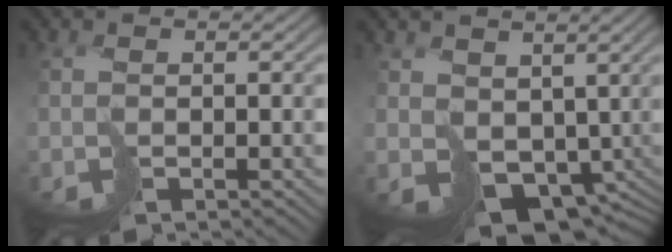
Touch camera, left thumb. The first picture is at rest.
{"total": 8.8, "force": [0.9, 6.7, 5.6], "torque": [-0.126, -0.041, 0.040]}